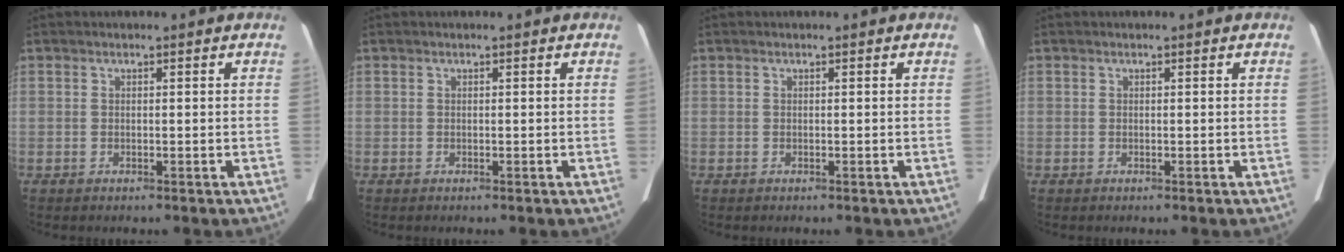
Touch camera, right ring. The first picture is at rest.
{"total": 0.0}
{"total": 0.0}
{"total": 0.0}